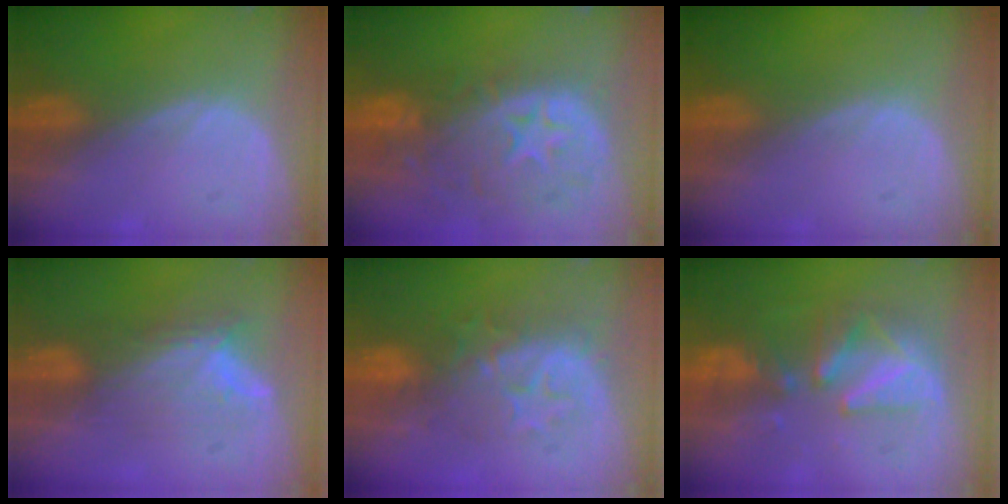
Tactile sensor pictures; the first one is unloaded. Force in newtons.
{"total": 12.3, "press": 10.5, "slide": 6.5}
{"total": 0.0}
{"total": 7.4, "press": 6.6, "slide": 3.4}
{"total": 8.4, "press": 8.2, "slide": 2.0}
{"total": 8.4, "press": 8.1, "slide": 2.0}